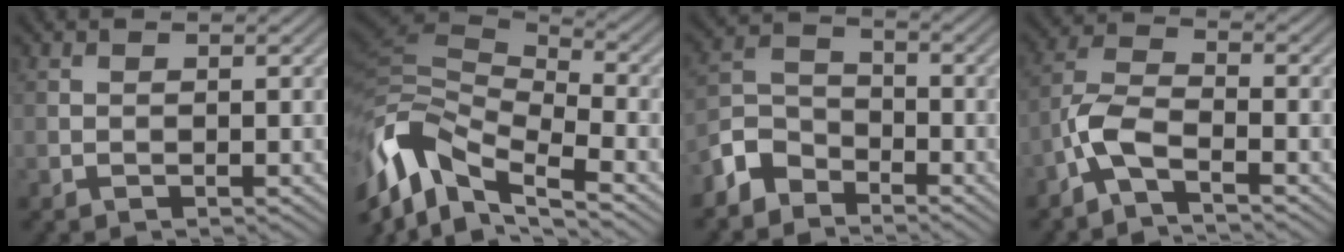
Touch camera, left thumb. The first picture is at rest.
{"total": 13.0, "force": [-5.4, 6.1, 10.1], "torque": [-0.234, -0.006, -0.105]}
{"total": 5.2, "force": [-4.0, 2.9, 1.7], "torque": [-0.045, 0.001, -0.101]}
{"total": 5.1, "force": [-3.1, 1.5, 3.7], "torque": [-0.086, 0.003, -0.082]}